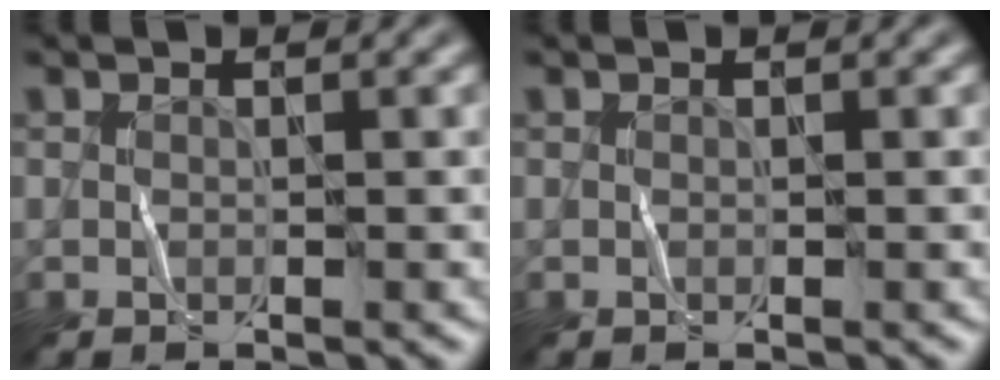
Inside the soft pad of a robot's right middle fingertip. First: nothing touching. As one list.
[{"total": 0.0}]